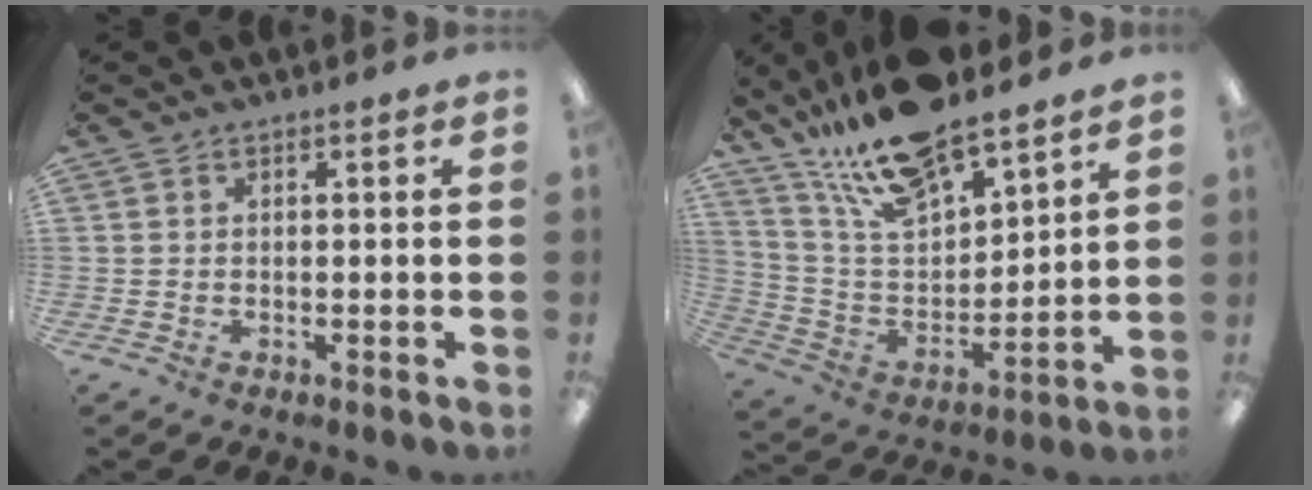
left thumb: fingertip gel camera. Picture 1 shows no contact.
{"total": 18.8, "force": [15.6, 5.6, 8.9], "torque": [-0.188, -0.088, 0.277]}